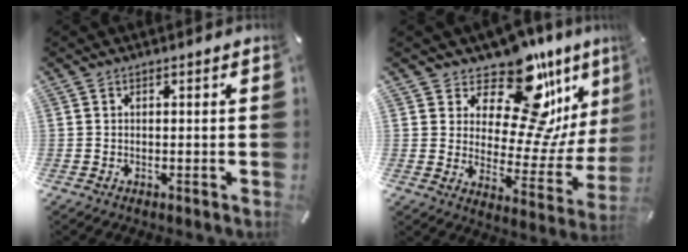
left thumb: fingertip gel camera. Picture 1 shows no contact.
{"total": 16.9, "force": [12.8, 6.8, 8.7], "torque": [-0.122, -0.127, 0.213]}